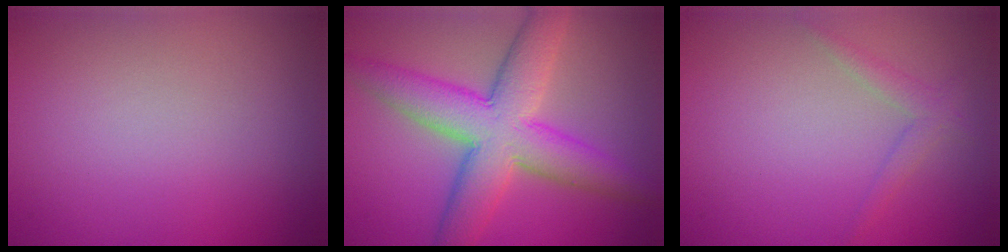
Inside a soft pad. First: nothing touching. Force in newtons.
{"total": 8.6, "press": 8.6, "slide": 0.2}
{"total": 1.4, "press": 1.4, "slide": 0.1}